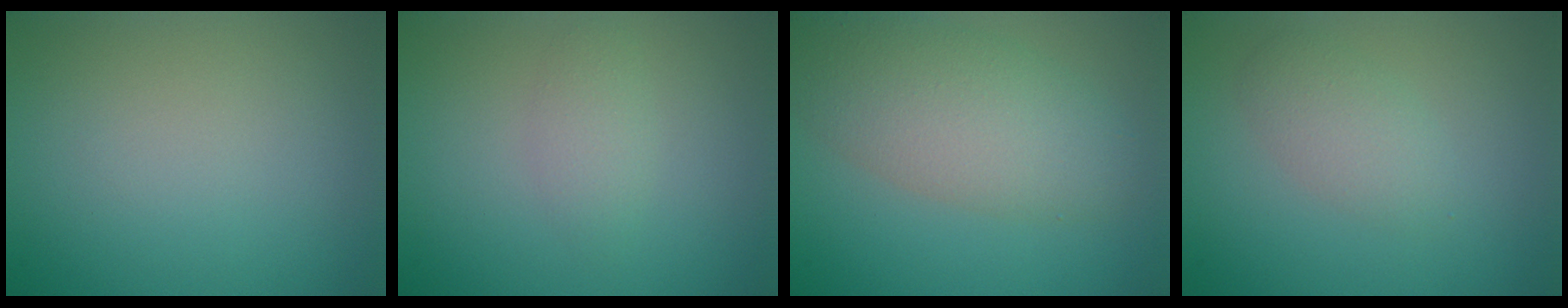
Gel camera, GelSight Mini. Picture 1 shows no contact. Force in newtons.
{"total": 1.5, "press": 1.5, "slide": 0.0}
{"total": 6.3, "press": 6.3, "slide": 0.4}
{"total": 2.2, "press": 2.2, "slide": 0.0}